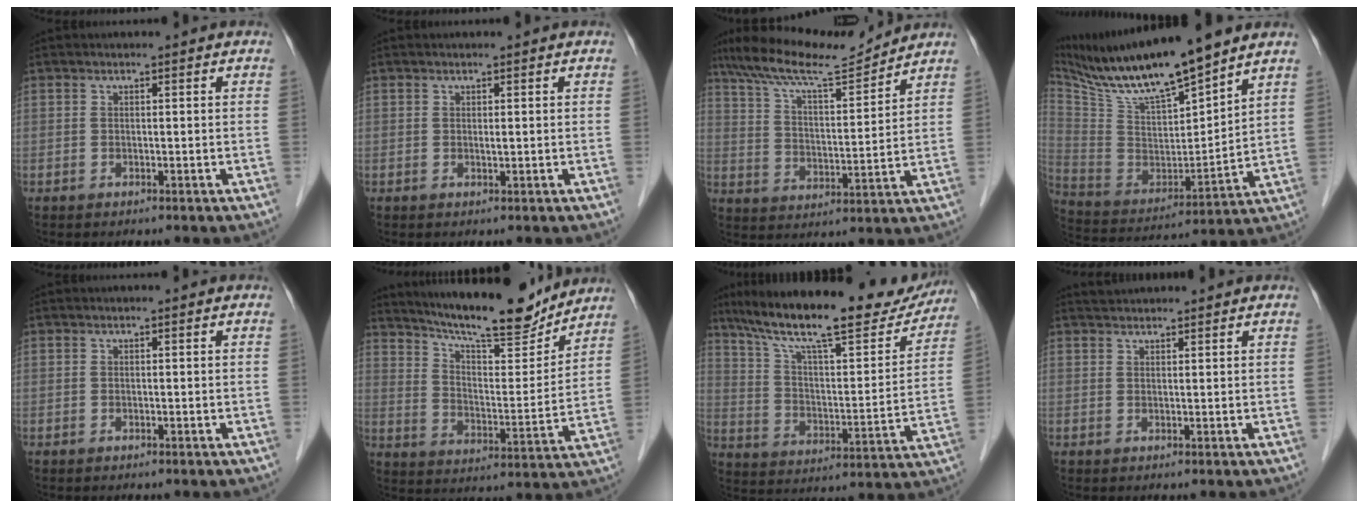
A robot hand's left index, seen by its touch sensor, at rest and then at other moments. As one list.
[{"total": 0.5, "force": [0.2, 0.1, 0.5], "torque": [-0.008, -0.003, 0.002]}, {"total": 13.0, "force": [11.8, 0.8, 5.6], "torque": [-0.108, 0.007, 0.201]}, {"total": 17.8, "force": [14.9, 1.6, 9.5], "torque": [-0.182, -0.008, 0.280]}, {"total": 0.0}, {"total": 17.3, "force": [15.7, 2.3, 7.1], "torque": [-0.119, -0.012, 0.237]}, {"total": 25.0, "force": [21.0, 4.7, 12.9], "torque": [-0.212, 0.000, 0.307]}, {"total": 2.4, "force": [2.4, 0.3, 0.3], "torque": [-0.007, 0.026, 0.044]}]